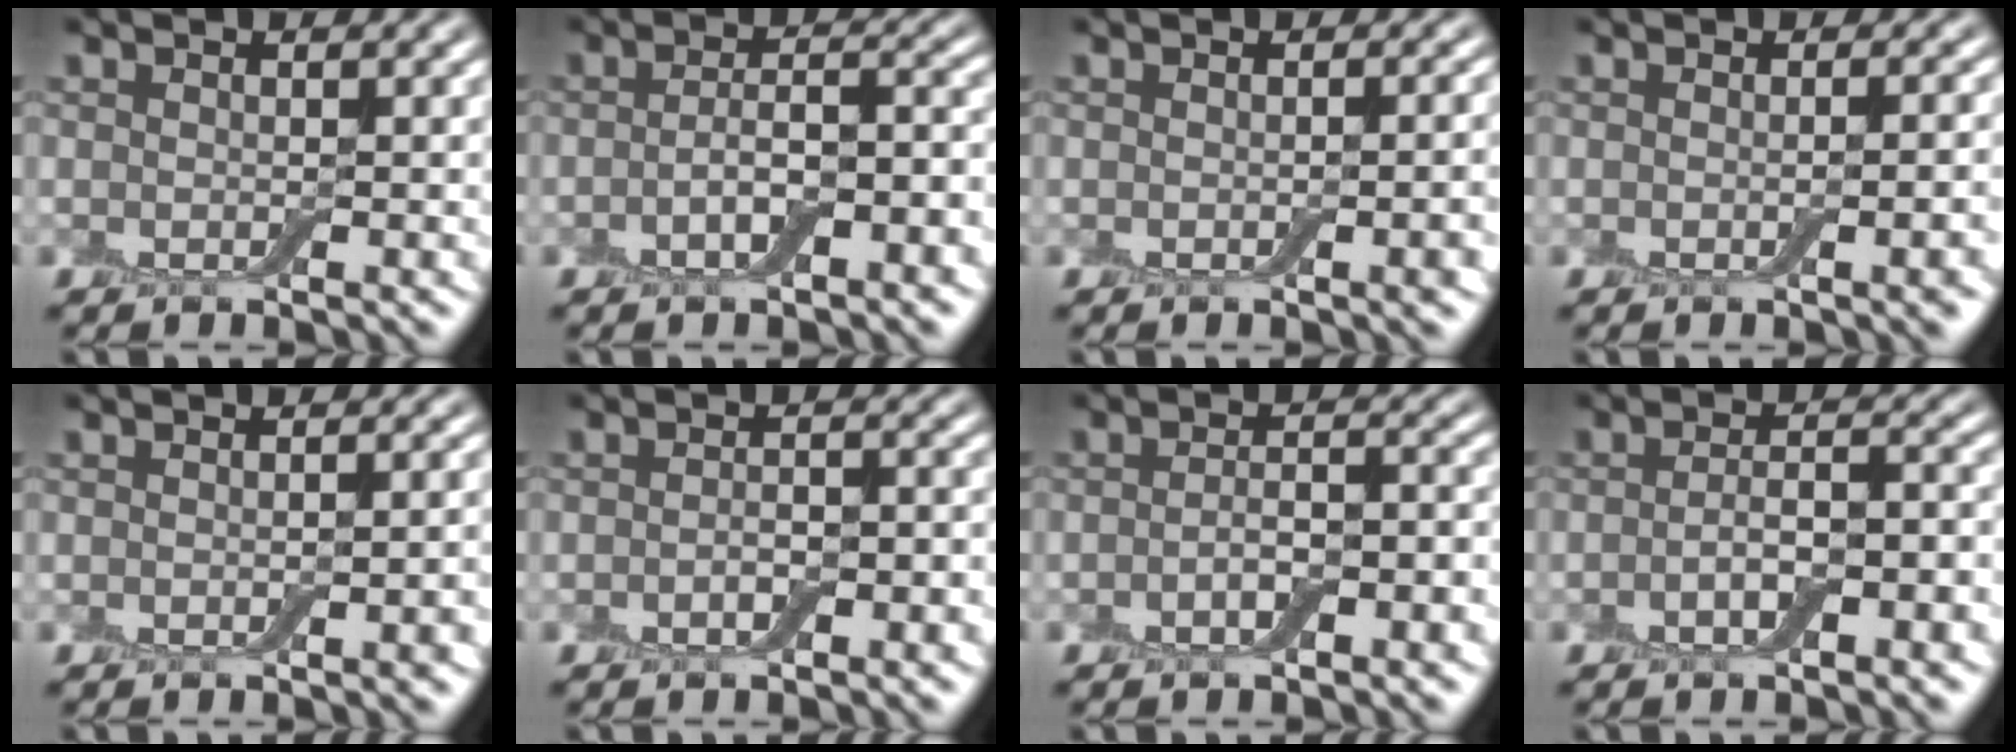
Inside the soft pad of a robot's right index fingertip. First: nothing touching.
{"total": 4.1, "force": [-1.4, 1.3, 3.6], "torque": [-0.065, 0.006, -0.025]}
{"total": 3.3, "force": [-0.5, 1.1, 3.1], "torque": [-0.025, 0.001, -0.004]}
{"total": 4.6, "force": [-0.6, 1.8, 4.2], "torque": [-0.023, 0.006, -0.007]}
{"total": 2.2, "force": [-0.3, 0.5, 2.1], "torque": [-0.022, 0.001, -0.002]}
{"total": 2.5, "force": [-0.9, 1.1, 2.0], "torque": [-0.034, 0.000, -0.014]}
{"total": 3.1, "force": [-1.1, 1.0, 2.7], "torque": [-0.050, 0.003, -0.020]}
{"total": 3.7, "force": [-1.3, 1.2, 3.2], "torque": [-0.058, 0.004, -0.023]}